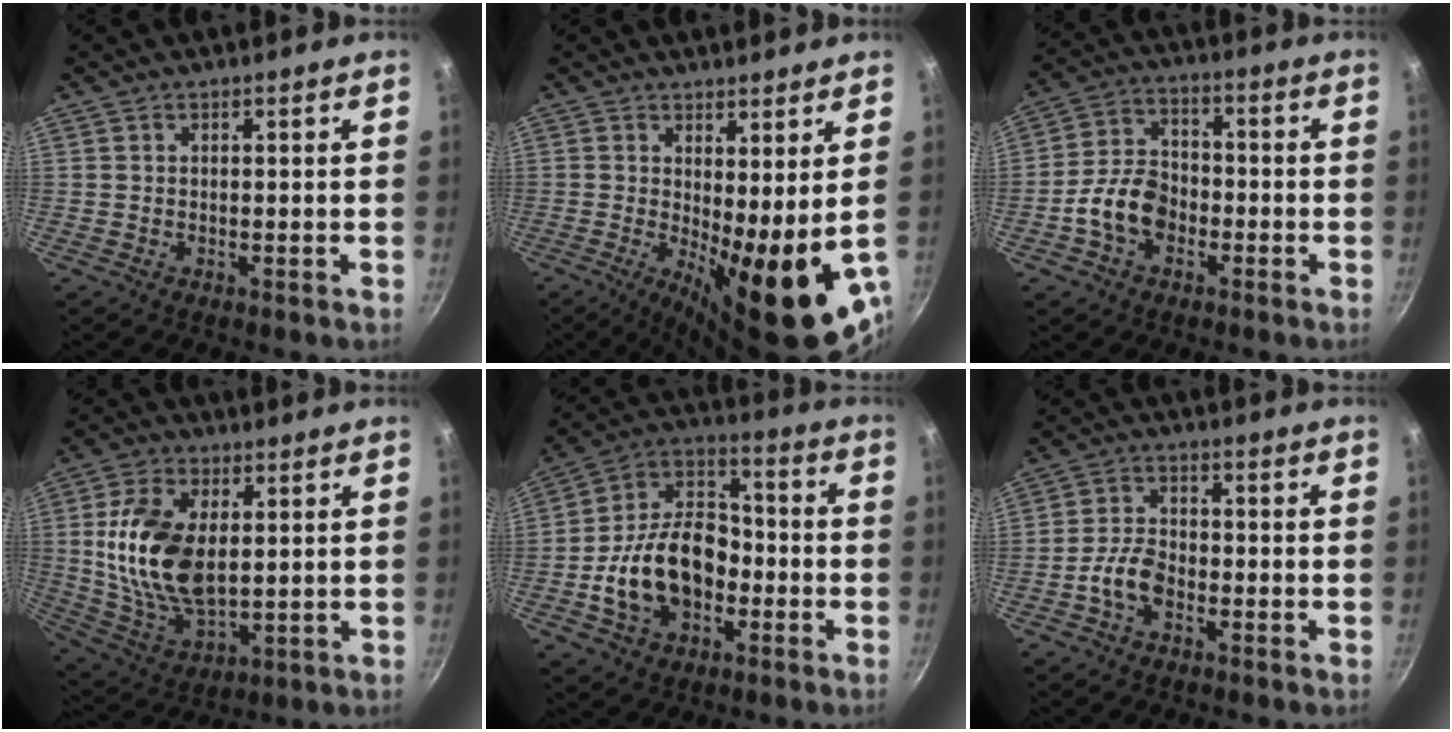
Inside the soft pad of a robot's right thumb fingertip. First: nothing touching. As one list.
[{"total": 14.7, "force": [-0.6, 4.4, 14.0], "torque": [-0.175, -0.020, 0.003]}, {"total": 9.6, "force": [-3.3, 6.8, 5.9], "torque": [-0.083, 0.034, -0.068]}, {"total": 16.5, "force": [2.3, 9.6, 13.2], "torque": [-0.241, -0.013, 0.051]}, {"total": 18.2, "force": [-4.6, 12.6, 12.3], "torque": [-0.186, 0.053, -0.088]}, {"total": 5.9, "force": [-2.6, 3.5, 4.0], "torque": [-0.069, 0.031, -0.053]}]